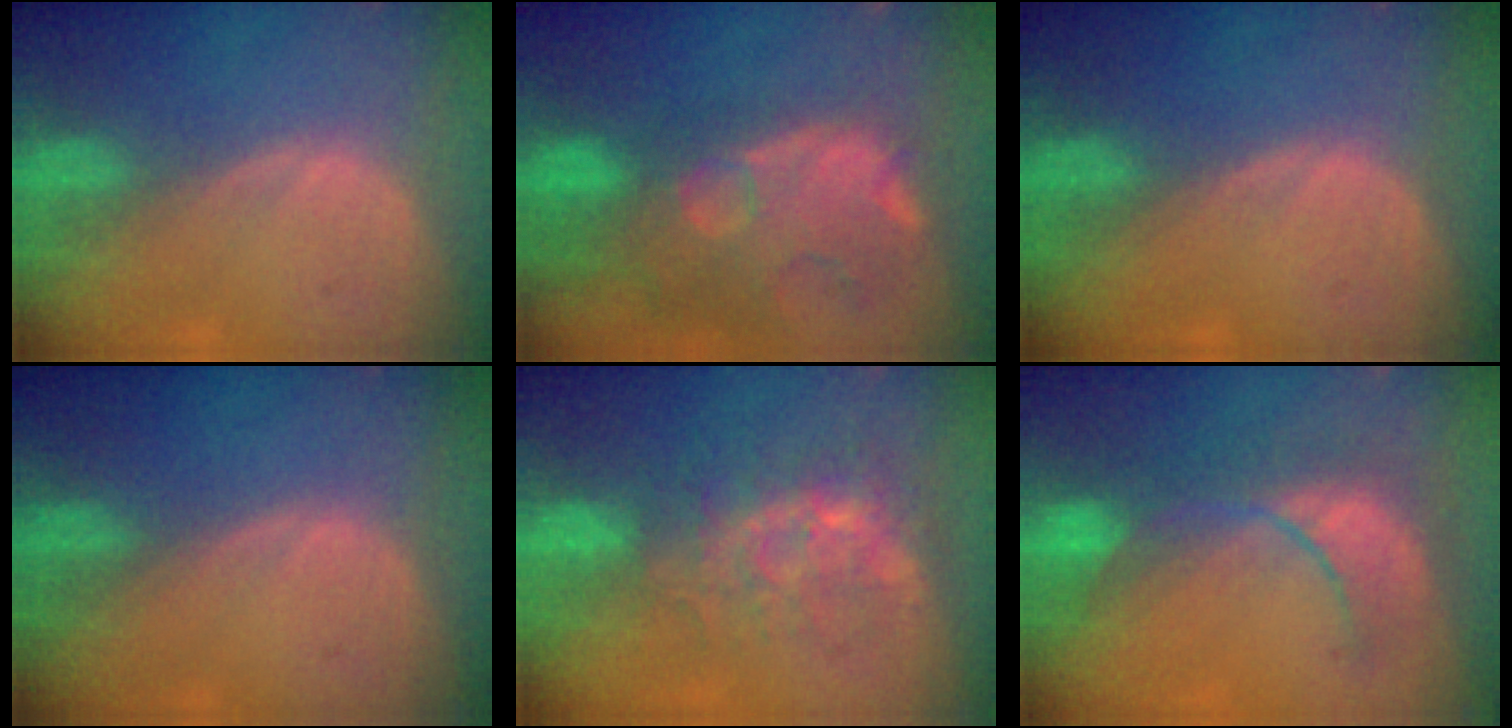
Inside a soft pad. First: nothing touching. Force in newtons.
{"total": 14.4, "press": 11.7, "slide": 8.5}
{"total": 0.0}
{"total": 0.0}
{"total": 8.5, "press": 7.5, "slide": 4.1}
{"total": 8.3, "press": 8.3, "slide": 0.1}